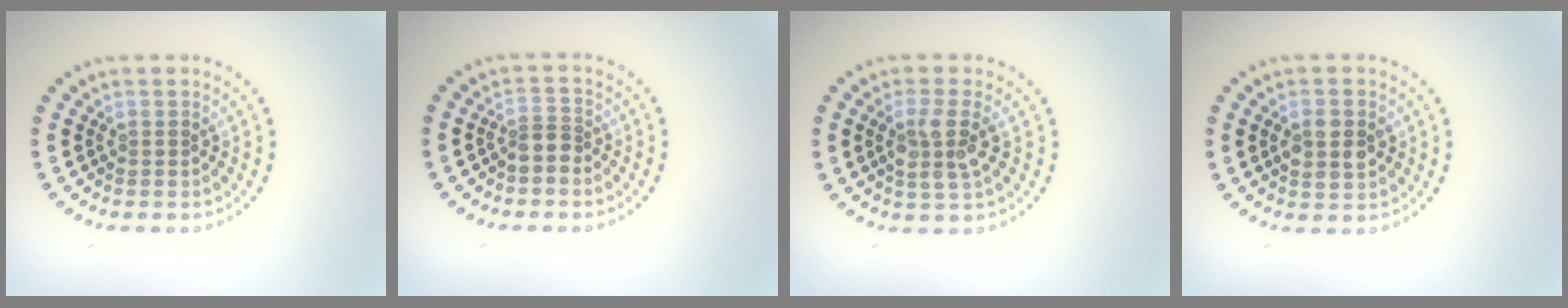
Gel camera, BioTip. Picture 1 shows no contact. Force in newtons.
{"total": 1.9, "press": 1.5, "slide": 1.2}
{"total": 3.0, "press": 2.7, "slide": 1.2}
{"total": 3.0, "press": 3.0, "slide": 0.1}